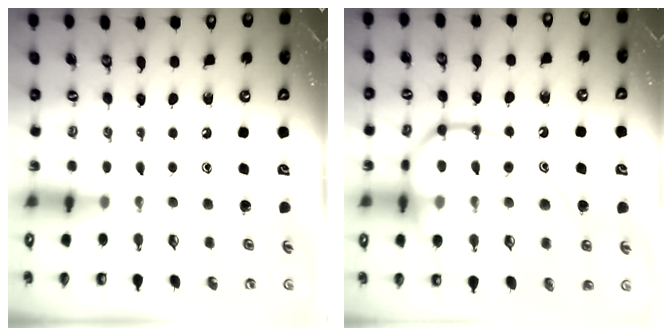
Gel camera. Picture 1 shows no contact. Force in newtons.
{"total": 18.0, "press": 17.9, "slide": 1.7}